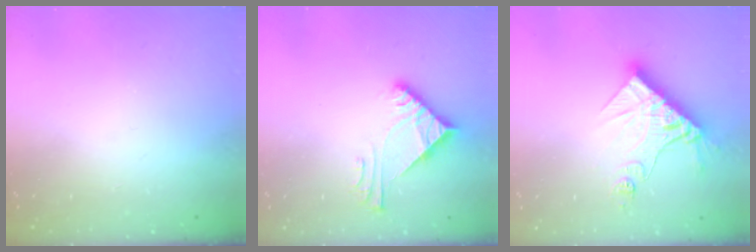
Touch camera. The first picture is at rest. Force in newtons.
{"total": 6.6, "press": 6.6, "slide": 0.5}
{"total": 14.0, "press": 13.9, "slide": 1.7}